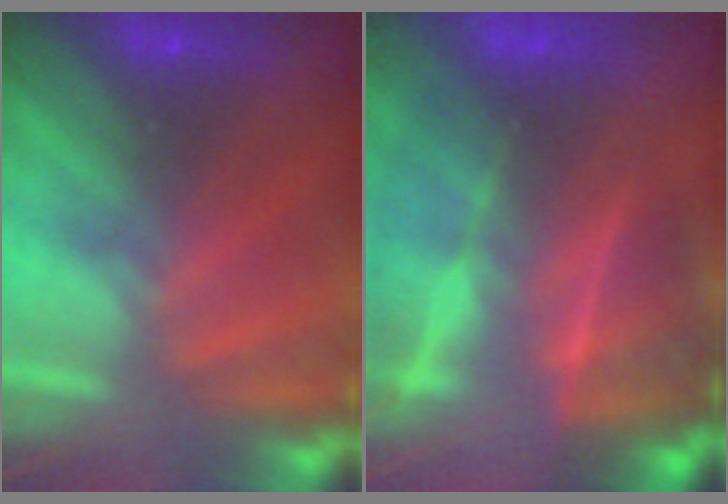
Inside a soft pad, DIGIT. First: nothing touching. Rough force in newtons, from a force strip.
{"total": 7.1}